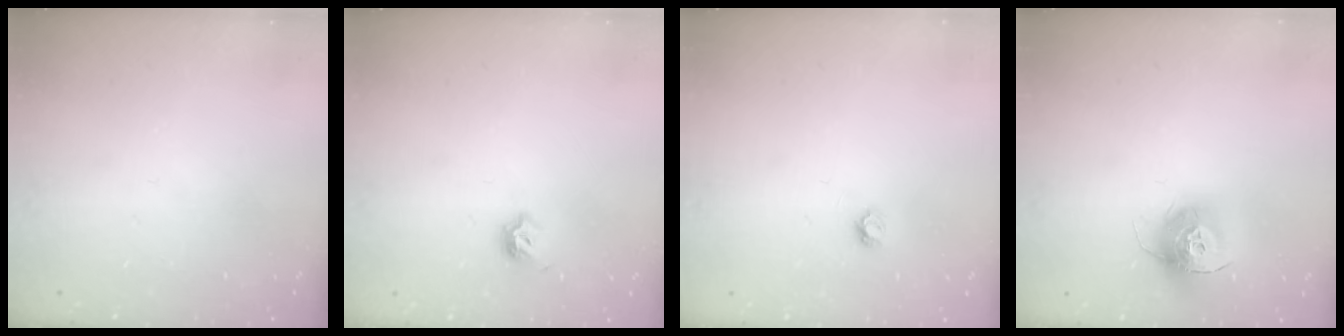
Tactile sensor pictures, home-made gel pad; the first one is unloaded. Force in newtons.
{"total": 4.3, "press": 4.2, "slide": 1.2}
{"total": 3.8, "press": 3.8, "slide": 0.3}
{"total": 13.0, "press": 13.0, "slide": 1.0}